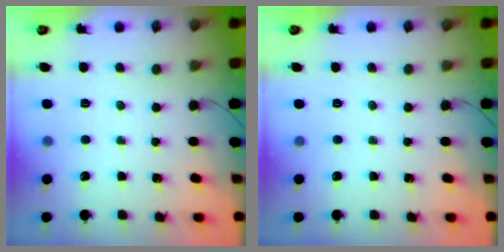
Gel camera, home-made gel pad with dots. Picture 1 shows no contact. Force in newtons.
{"total": 0.0}